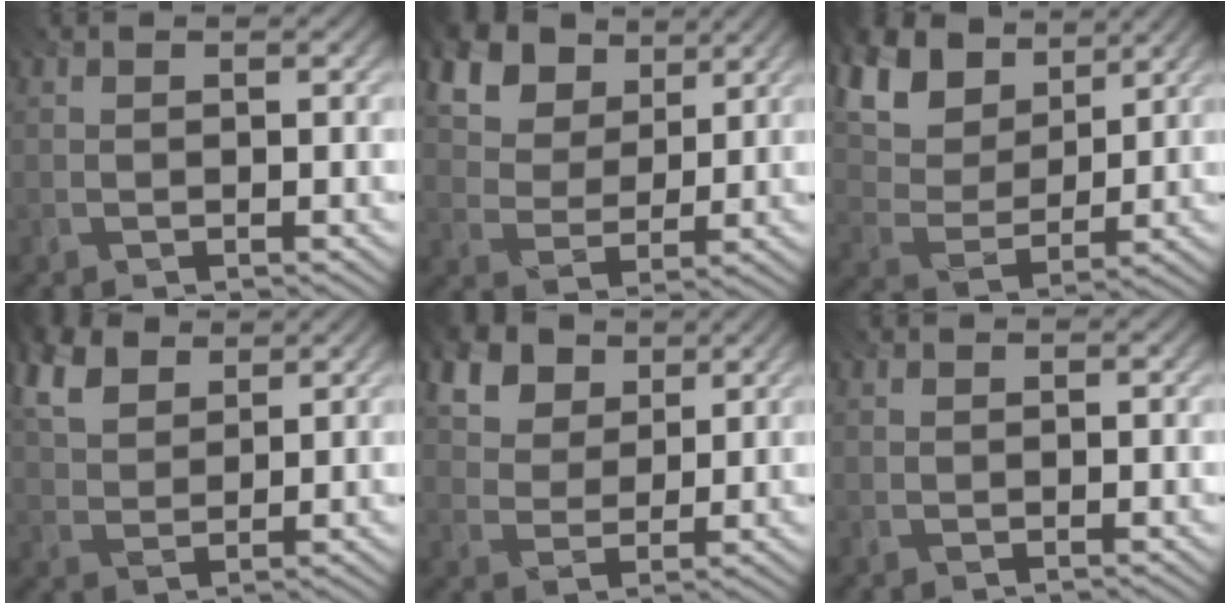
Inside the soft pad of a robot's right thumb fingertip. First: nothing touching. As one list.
[{"total": 12.8, "force": [7.3, 8.2, 6.6], "torque": [-0.181, 0.007, 0.135]}, {"total": 12.8, "force": [7.6, 7.3, 7.4], "torque": [-0.206, 0.026, 0.108]}, {"total": 6.8, "force": [4.1, 3.7, 3.9], "torque": [-0.107, 0.010, 0.082]}, {"total": 10.8, "force": [6.3, 7.0, 5.3], "torque": [-0.163, 0.000, 0.118]}, {"total": 0.0}]